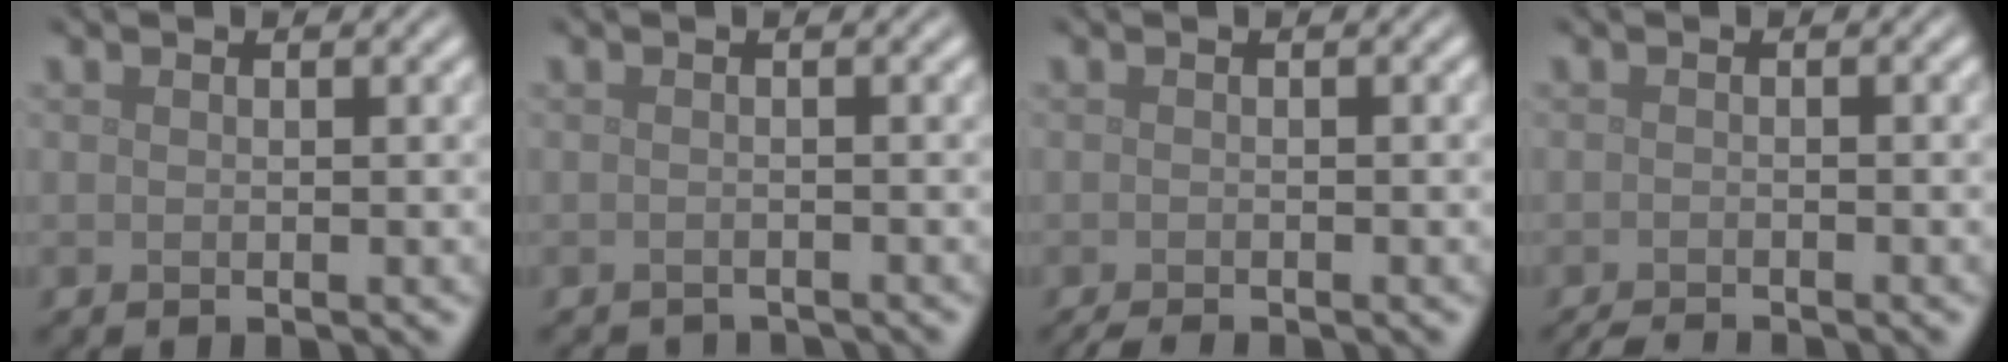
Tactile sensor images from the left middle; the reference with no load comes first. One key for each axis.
{"total": 1.8, "fx": -1.8, "fy": 0.1, "fz": 0.0, "tx": 0.006, "ty": -0.007, "tz": -0.024}
{"total": 1.8, "fx": -1.6, "fy": 0.3, "fz": 0.8, "tx": -0.010, "ty": -0.003, "tz": -0.028}
{"total": 2.2, "fx": -2.0, "fy": 0.2, "fz": 0.8, "tx": -0.011, "ty": -0.003, "tz": -0.037}